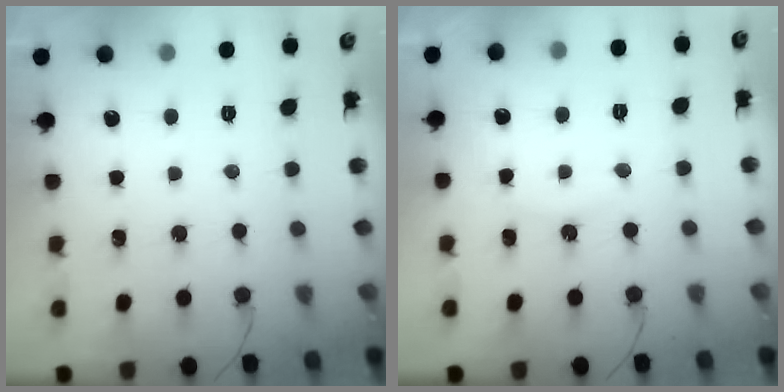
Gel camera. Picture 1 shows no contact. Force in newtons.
{"total": 5.8, "press": 5.8, "slide": 0.1}